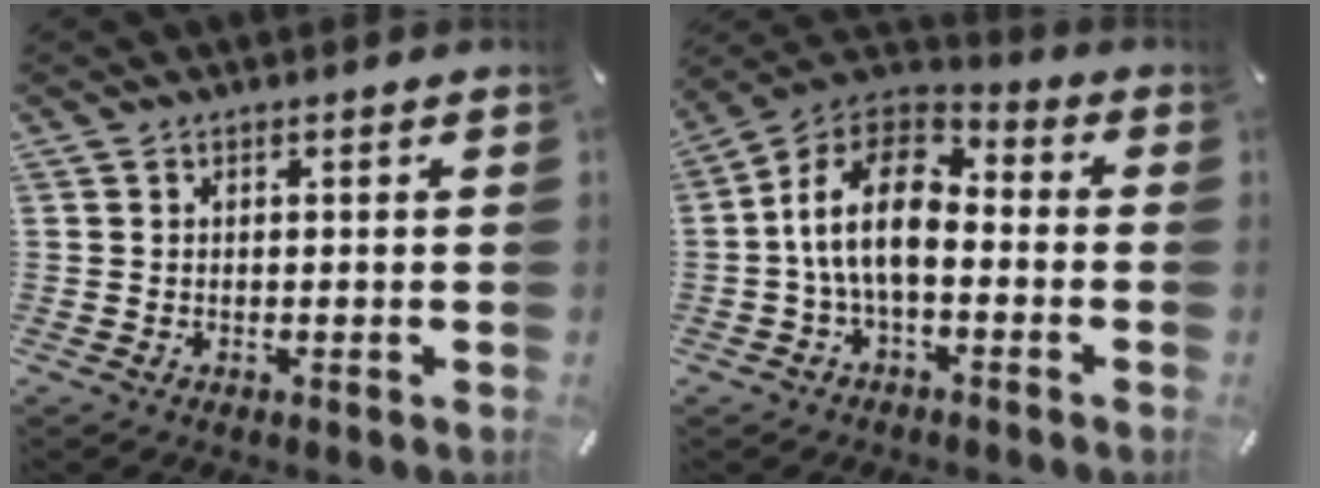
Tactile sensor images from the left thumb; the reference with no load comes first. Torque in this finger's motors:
{"motor_torque": [0.12, 1.95, 1.06, -0.57, 0.46]}